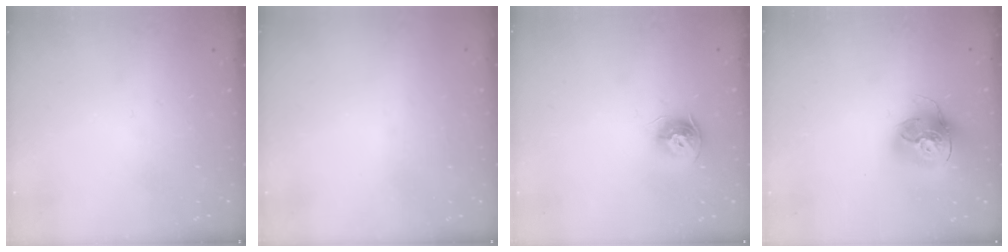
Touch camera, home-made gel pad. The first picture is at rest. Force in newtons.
{"total": 0.9, "press": 0.9, "slide": 0.1}
{"total": 9.3, "press": 9.3, "slide": 1.0}
{"total": 16.8, "press": 16.7, "slide": 1.9}